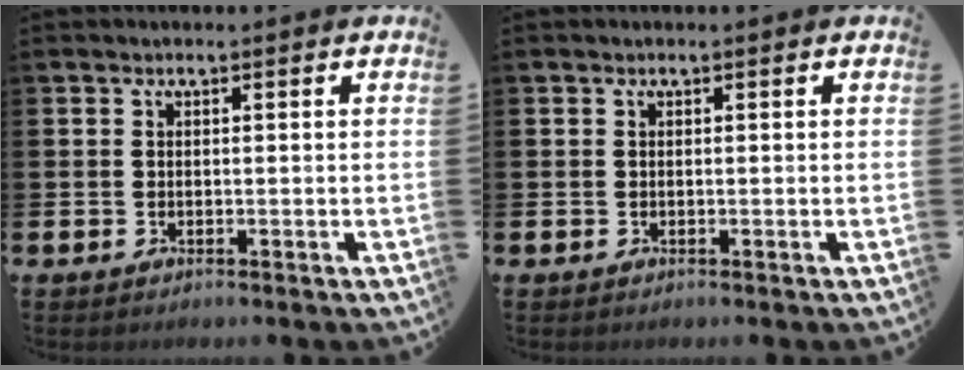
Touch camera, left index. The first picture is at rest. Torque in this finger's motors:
{"motor_torque": [-0.05, 0.03, 0.00, 0.00]}